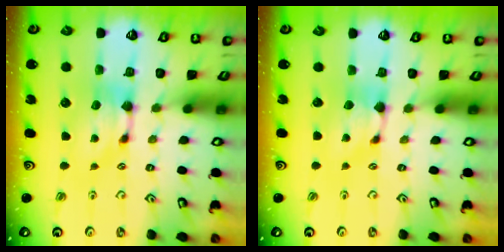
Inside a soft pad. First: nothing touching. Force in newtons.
{"total": 0.9, "press": 0.7, "slide": 0.6}